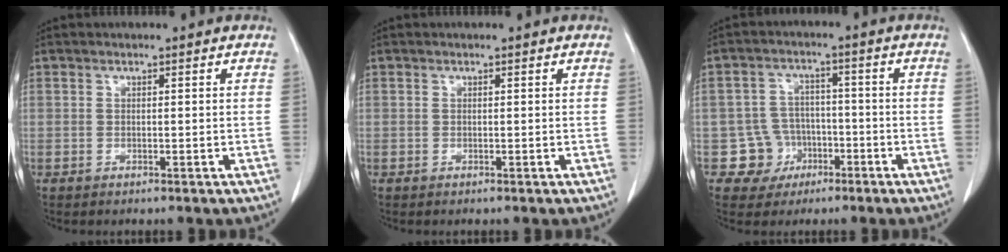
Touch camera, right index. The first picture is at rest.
{"total": 0.0}
{"total": 5.9, "force": [-2.3, 5.5, -0.1], "torque": [0.008, 0.017, -0.032]}